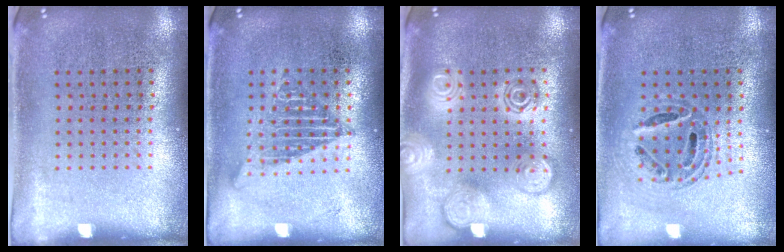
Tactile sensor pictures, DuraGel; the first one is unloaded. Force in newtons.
{"total": 1.3, "press": 1.3, "slide": 0.1}
{"total": 2.8, "press": 2.8, "slide": 0.3}
{"total": 0.6, "press": 0.6, "slide": 0.2}